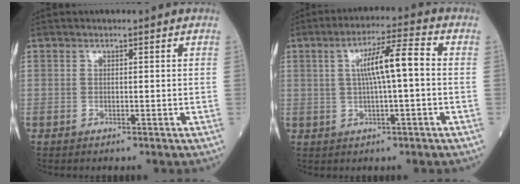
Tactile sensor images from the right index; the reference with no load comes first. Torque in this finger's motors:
{"motor_torque": [0.38, -0.03, 0.22, 0.13]}